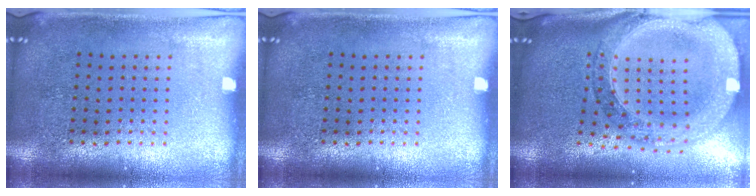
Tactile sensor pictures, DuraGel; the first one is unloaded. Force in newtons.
{"total": 0.0}
{"total": 2.6, "press": 2.3, "slide": 1.3}